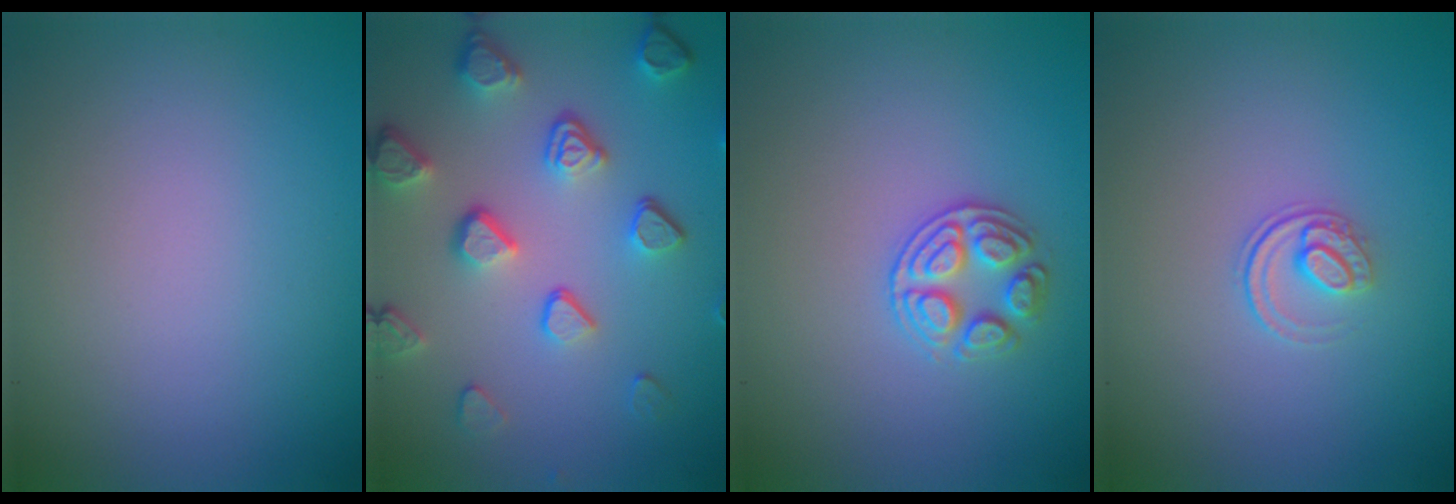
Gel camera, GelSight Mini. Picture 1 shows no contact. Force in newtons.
{"total": 5.3, "press": 4.1, "slide": 3.4}
{"total": 2.8, "press": 2.7, "slide": 0.7}
{"total": 1.5, "press": 1.1, "slide": 1.1}